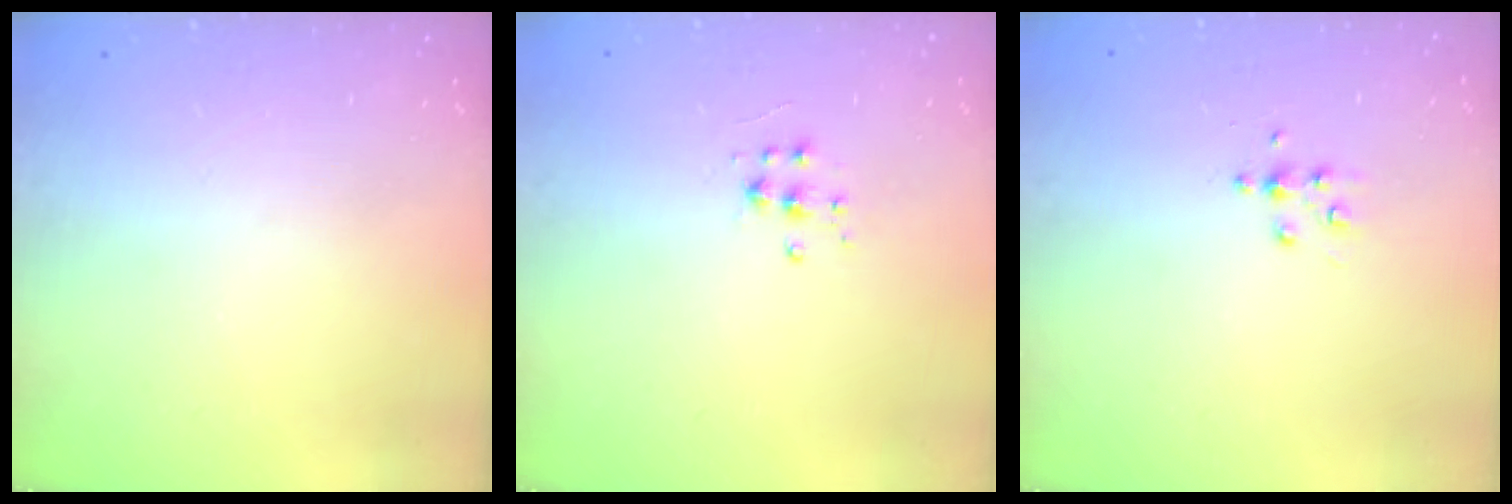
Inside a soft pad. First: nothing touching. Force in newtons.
{"total": 4.6, "press": 4.6, "slide": 0.5}
{"total": 4.7, "press": 4.6, "slide": 0.5}